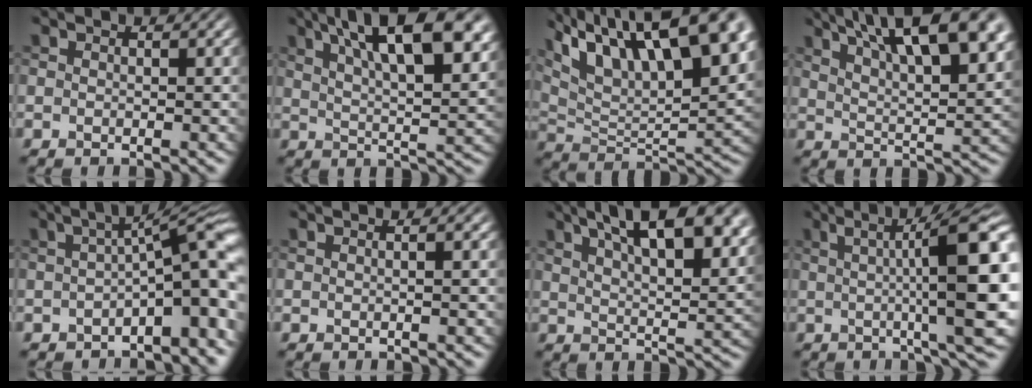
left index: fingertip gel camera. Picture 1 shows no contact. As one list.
[{"total": 13.3, "force": [7.1, 4.6, 10.2], "torque": [-0.125, 0.021, 0.091]}, {"total": 17.5, "force": [9.5, 7.6, 12.5], "torque": [-0.203, 0.042, 0.147]}, {"total": 14.5, "force": [8.7, 5.1, 10.5], "torque": [-0.128, 0.037, 0.106]}, {"total": 9.4, "force": [-1.5, 2.4, 8.9], "torque": [-0.110, 0.015, -0.026]}, {"total": 1.4, "force": [0.0, 0.5, 1.3], "torque": [-0.009, 0.003, -0.006]}, {"total": 12.5, "force": [7.1, 4.7, 9.1], "torque": [-0.104, 0.024, 0.087]}, {"total": 12.6, "force": [1.4, 2.5, 12.3], "torque": [-0.141, 0.009, 0.021]}]